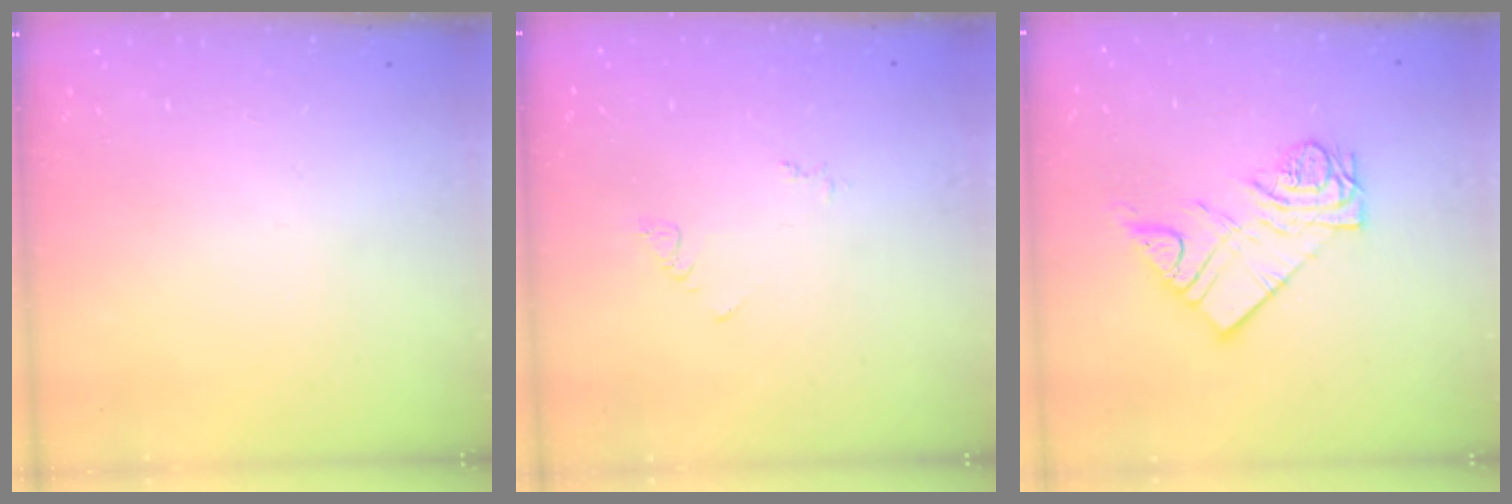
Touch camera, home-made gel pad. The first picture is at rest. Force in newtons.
{"total": 2.9, "press": 2.9, "slide": 0.4}
{"total": 11.0, "press": 11.0, "slide": 1.1}